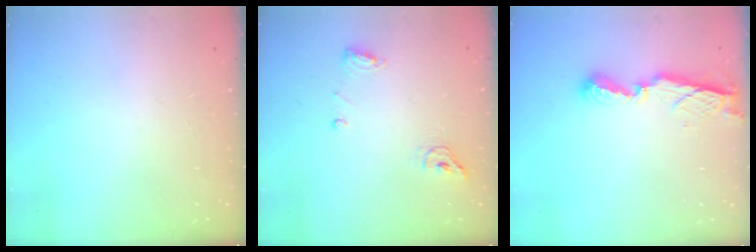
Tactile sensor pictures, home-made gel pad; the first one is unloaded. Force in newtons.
{"total": 8.1, "press": 7.2, "slide": 3.7}
{"total": 7.9, "press": 7.8, "slide": 0.3}